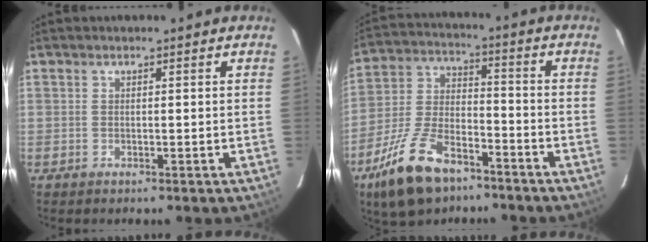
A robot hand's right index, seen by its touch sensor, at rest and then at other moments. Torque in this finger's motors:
{"motor_torque": [1.13, -1.01, 0.62, 0.15]}